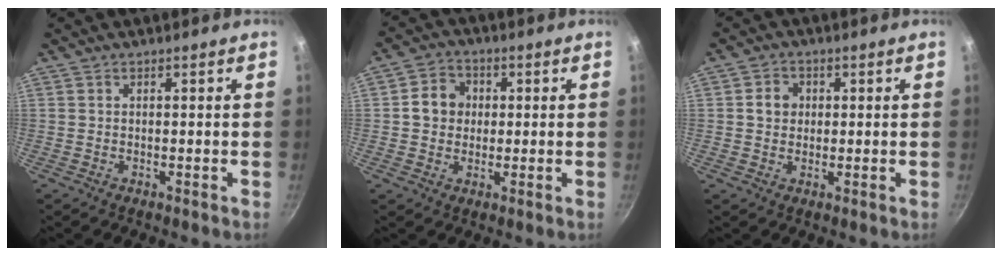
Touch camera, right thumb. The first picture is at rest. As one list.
[{"total": 6.6, "force": [0.6, 5.7, 3.2], "torque": [-0.035, 0.011, 0.004]}, {"total": 3.7, "force": [0.6, 3.3, 1.7], "torque": [-0.014, 0.006, 0.008]}]